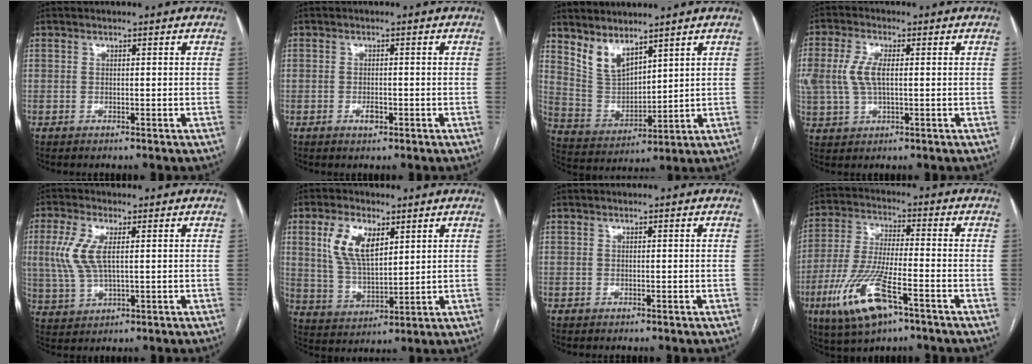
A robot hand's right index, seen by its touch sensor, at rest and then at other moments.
{"total": 1.8, "force": [-0.8, 0.9, 1.4], "torque": [-0.025, 0.001, -0.010]}
{"total": 7.7, "force": [6.0, 3.0, 3.7], "torque": [-0.080, -0.003, 0.139]}
{"total": 7.4, "force": [0.8, 3.5, 6.4], "torque": [-0.160, 0.012, 0.020]}
{"total": 7.4, "force": [1.5, 2.7, 6.7], "torque": [-0.170, 0.004, 0.034]}
{"total": 9.2, "force": [4.0, 4.1, 7.2], "torque": [-0.149, 0.009, 0.084]}
{"total": 0.0}
{"total": 13.5, "force": [-6.6, 3.2, 11.4], "torque": [-0.244, -0.020, -0.118]}